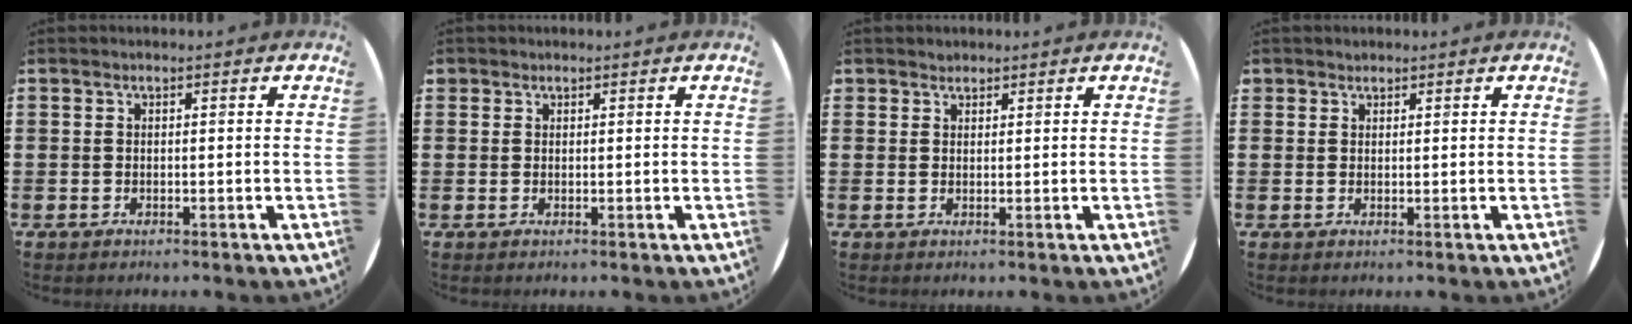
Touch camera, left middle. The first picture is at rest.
{"total": 0.6, "force": [0.5, 0.3, -0.1], "torque": [0.003, 0.004, 0.010]}
{"total": 1.1, "force": [1.0, 0.4, -0.1], "torque": [0.002, 0.002, 0.019]}
{"total": 0.9, "force": [0.8, 0.3, -0.2], "torque": [0.003, 0.004, 0.016]}